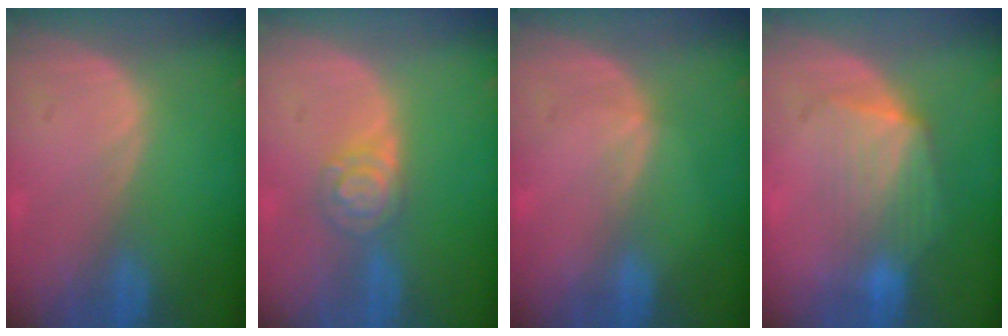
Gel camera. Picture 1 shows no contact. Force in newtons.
{"total": 4.3, "press": 4.3, "slide": 0.0}
{"total": 1.2, "press": 0.7, "slide": 0.9}
{"total": 7.3, "press": 6.9, "slide": 2.6}